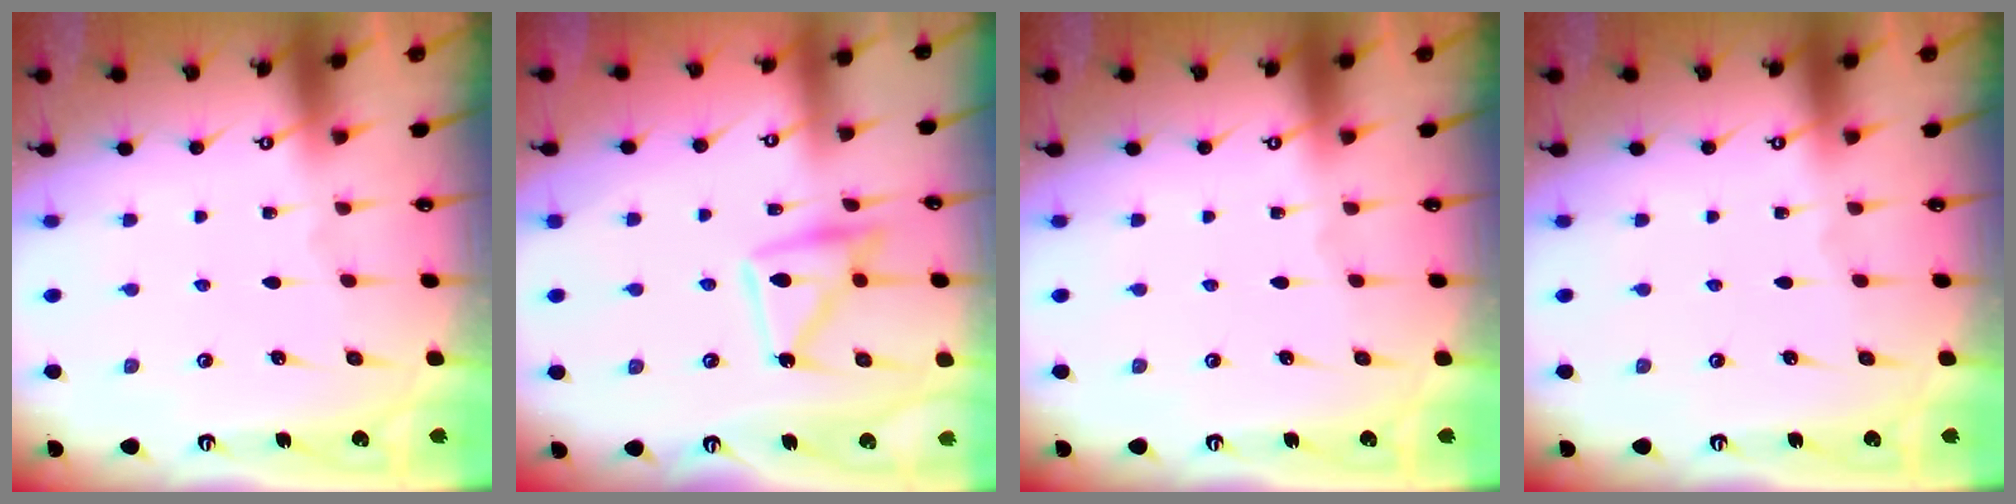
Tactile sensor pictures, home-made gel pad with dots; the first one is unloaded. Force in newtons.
{"total": 12.6, "press": 12.6, "slide": 1.1}
{"total": 0.0}
{"total": 0.0}